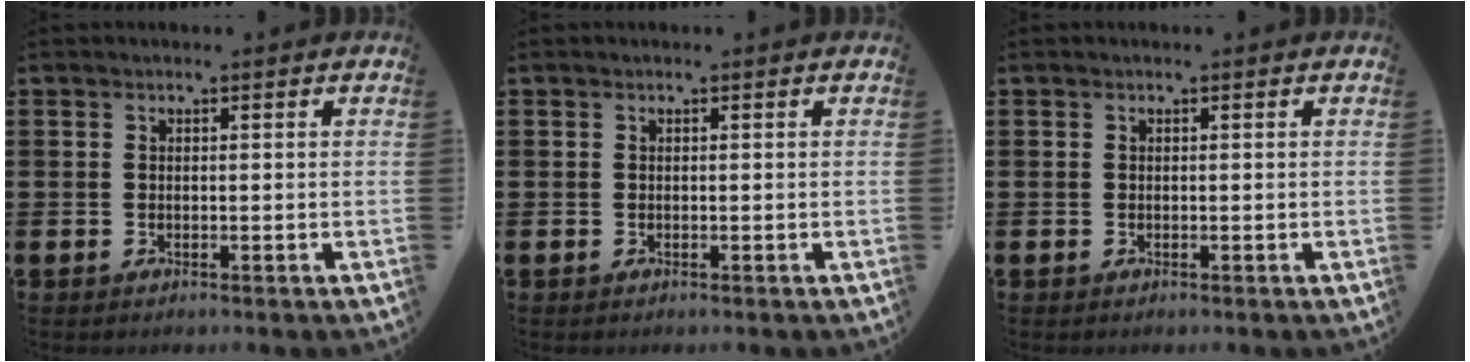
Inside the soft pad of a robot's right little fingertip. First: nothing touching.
{"total": 0.0}
{"total": 0.0}